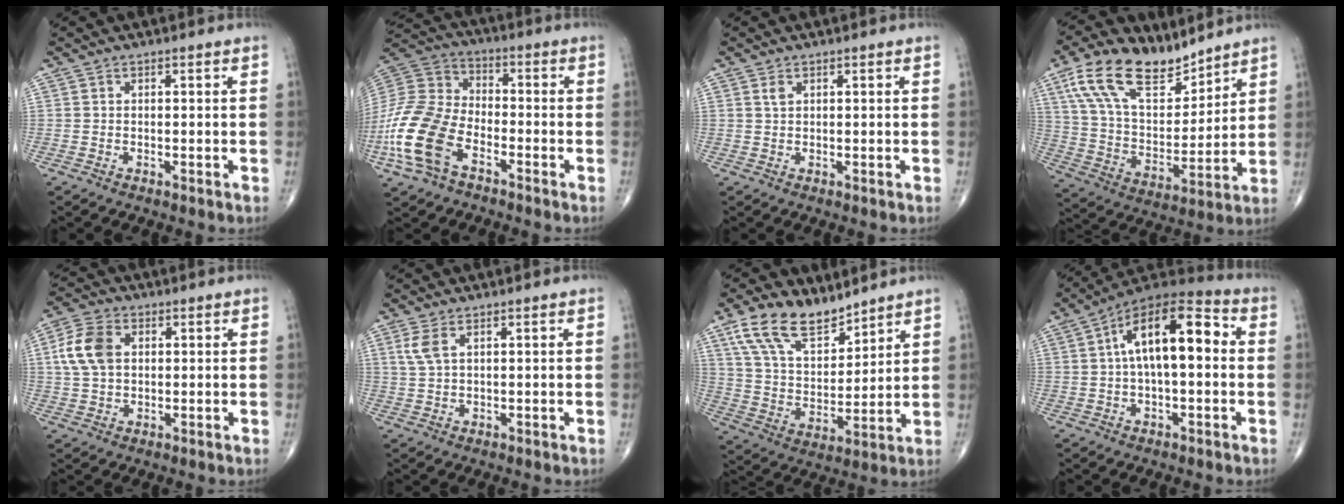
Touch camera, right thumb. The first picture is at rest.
{"total": 16.9, "force": [-7.3, 9.7, 11.7], "torque": [-0.253, 0.036, -0.151]}
{"total": 1.1, "force": [0.6, 0.6, 0.7], "torque": [-0.014, 0.004, 0.012]}
{"total": 17.7, "force": [11.9, 8.3, 10.1], "torque": [-0.154, -0.051, 0.230]}
{"total": 8.4, "force": [1.6, 5.7, 6.0], "torque": [-0.122, 0.009, 0.030]}
{"total": 3.2, "force": [1.4, 1.3, 2.5], "torque": [-0.065, 0.006, 0.037]}
{"total": 13.8, "force": [9.9, 6.4, 7.1], "torque": [-0.110, -0.050, 0.199]}
{"total": 15.7, "force": [2.0, 6.9, 14.0], "torque": [-0.220, 0.044, 0.023]}